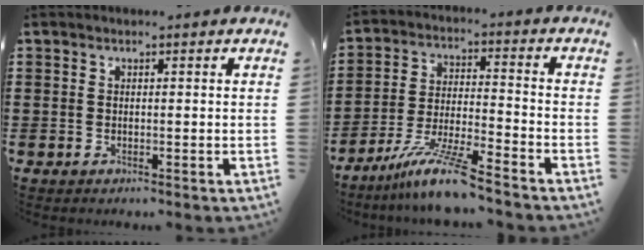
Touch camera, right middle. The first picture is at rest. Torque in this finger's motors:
{"motor_torque": [1.42, -0.72, 0.24, 0.21]}